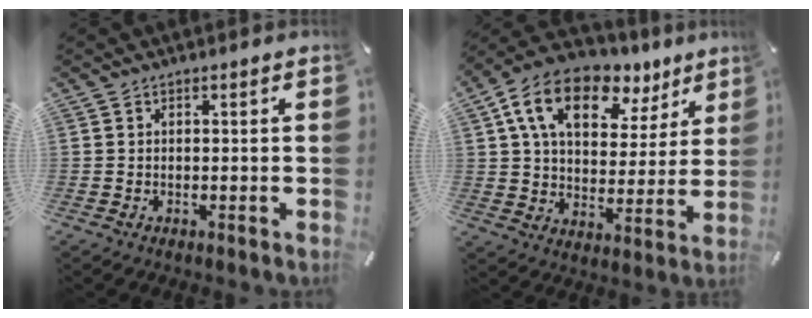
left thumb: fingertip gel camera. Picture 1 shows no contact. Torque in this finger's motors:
{"motor_torque": [1.95, 1.88, 1.65, -1.12, 0.57]}